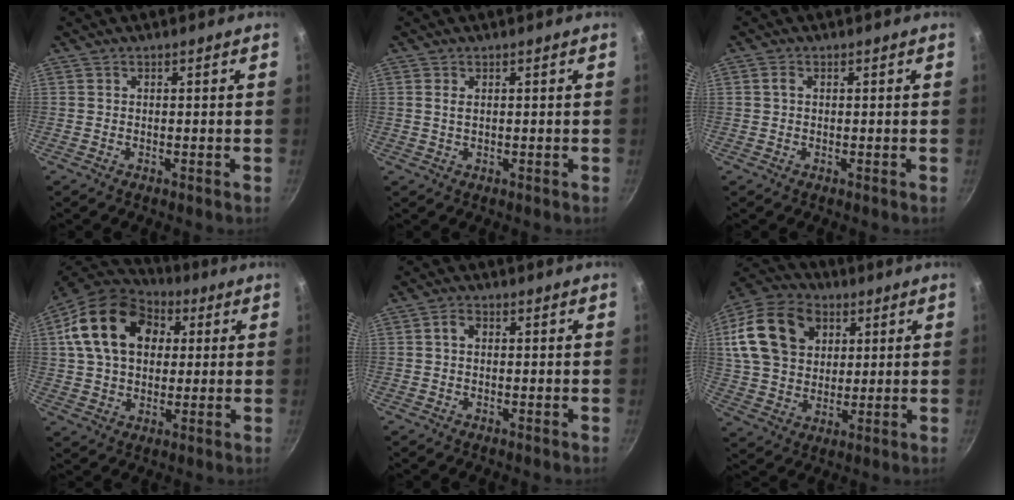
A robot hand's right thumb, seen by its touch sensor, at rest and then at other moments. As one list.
[{"total": 1.4, "force": [0.4, 0.7, 1.1], "torque": [-0.022, 0.000, 0.008]}, {"total": 1.3, "force": [0.3, 0.9, 0.8], "torque": [-0.013, 0.005, 0.003]}, {"total": 19.5, "force": [5.3, 13.9, 12.7], "torque": [-0.198, 0.014, 0.081]}, {"total": 2.5, "force": [0.4, 1.7, 1.7], "torque": [-0.028, 0.005, 0.003]}, {"total": 21.3, "force": [6.9, 15.9, 12.4], "torque": [-0.232, 0.012, 0.120]}]